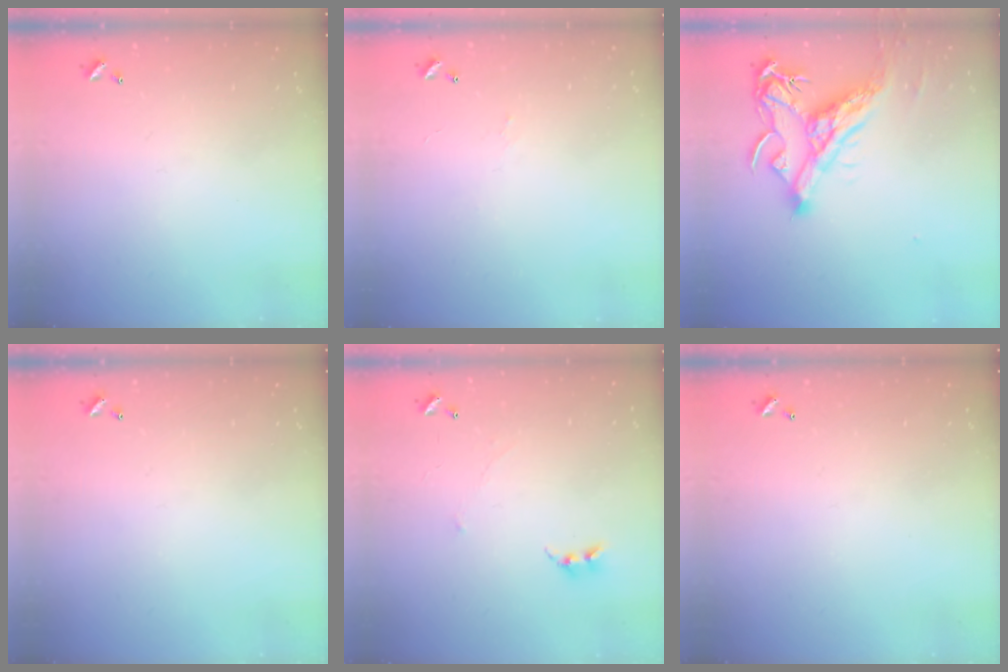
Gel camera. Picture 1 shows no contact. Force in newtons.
{"total": 3.2, "press": 3.2, "slide": 0.5}
{"total": 9.5, "press": 9.3, "slide": 1.6}
{"total": 0.0}
{"total": 0.9, "press": 0.8, "slide": 0.5}
{"total": 0.0}